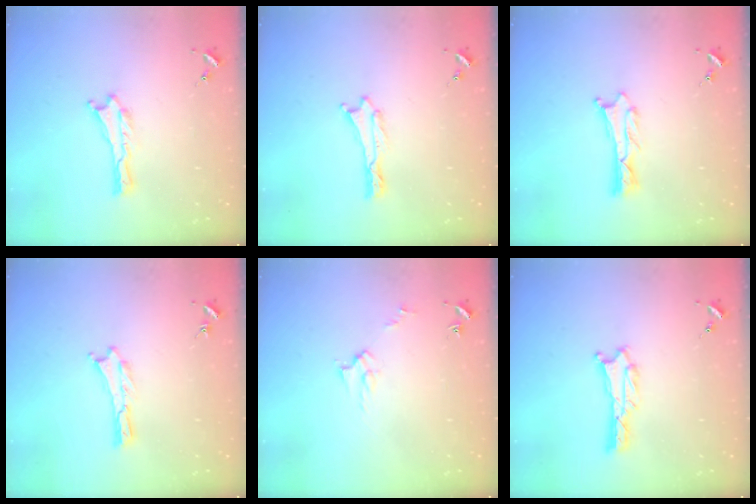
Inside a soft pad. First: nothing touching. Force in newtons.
{"total": 0.0}
{"total": 1.3, "press": 1.2, "slide": 0.1}
{"total": 0.0}
{"total": 3.0, "press": 3.0, "slide": 0.3}
{"total": 1.3, "press": 1.2, "slide": 0.1}